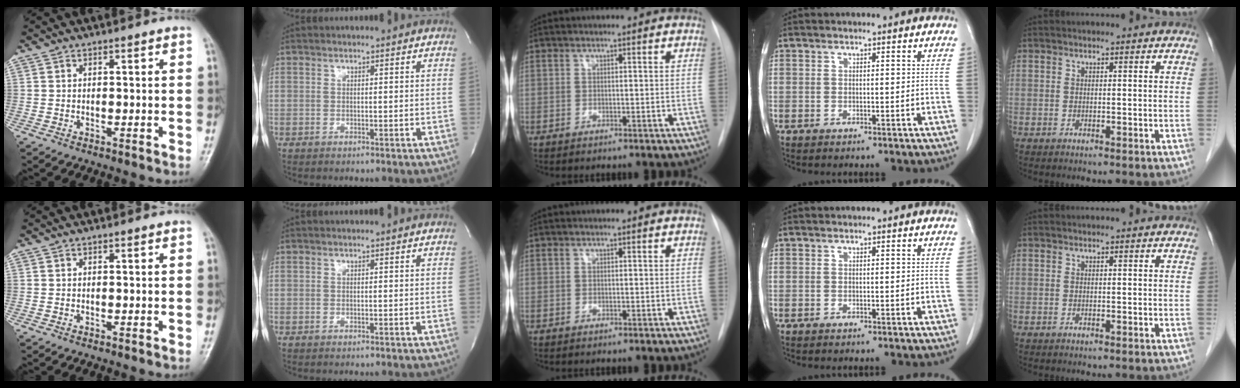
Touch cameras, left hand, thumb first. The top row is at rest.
{}